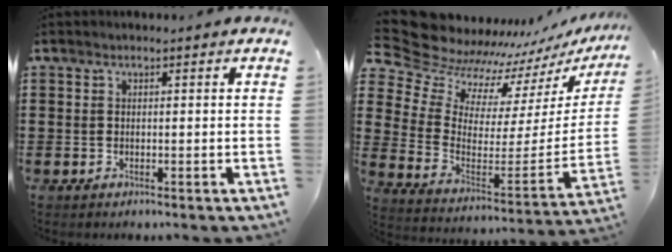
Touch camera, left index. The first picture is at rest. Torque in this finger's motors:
{"motor_torque": [2.14, 0.00, -0.05, -0.21]}